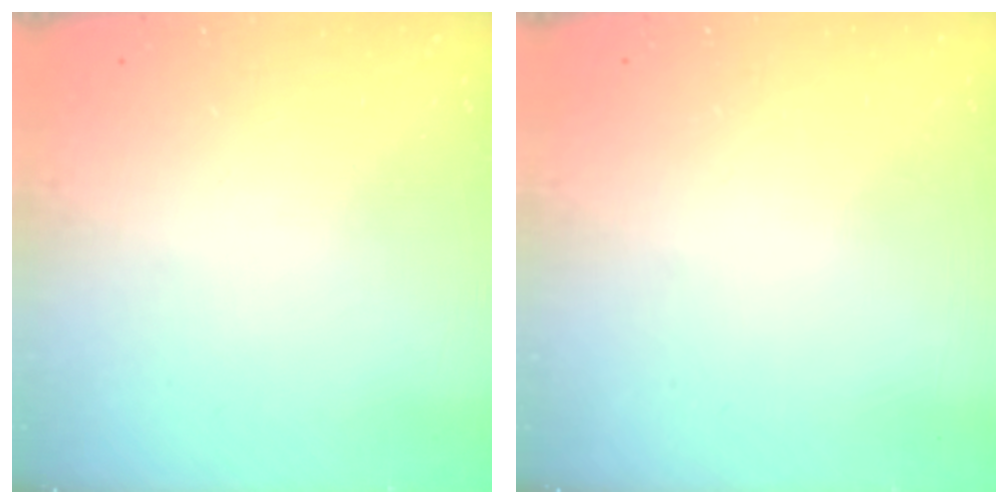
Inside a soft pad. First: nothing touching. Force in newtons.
{"total": 2.6, "press": 2.6, "slide": 0.2}